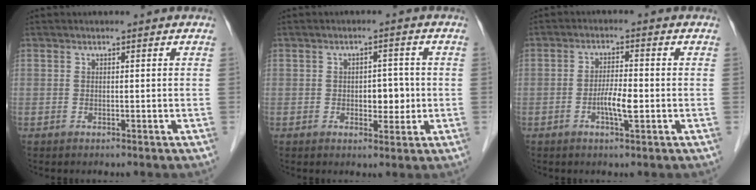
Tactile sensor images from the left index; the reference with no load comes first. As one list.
[{"total": 3.6, "force": [-0.4, 2.2, 2.9], "torque": [-0.034, 0.005, -0.001]}, {"total": 3.9, "force": [-1.1, 0.6, 3.7], "torque": [-0.070, -0.001, -0.021]}]